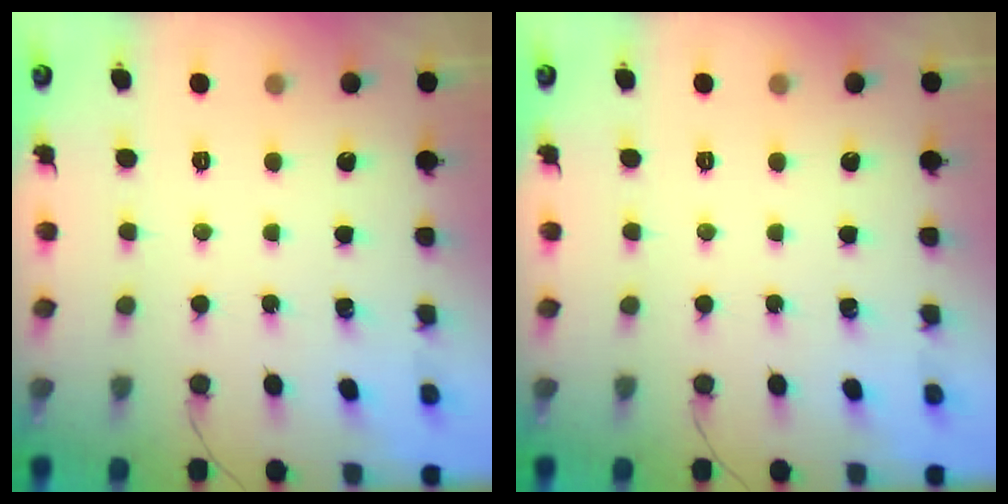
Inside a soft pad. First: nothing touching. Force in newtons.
{"total": 0.0}